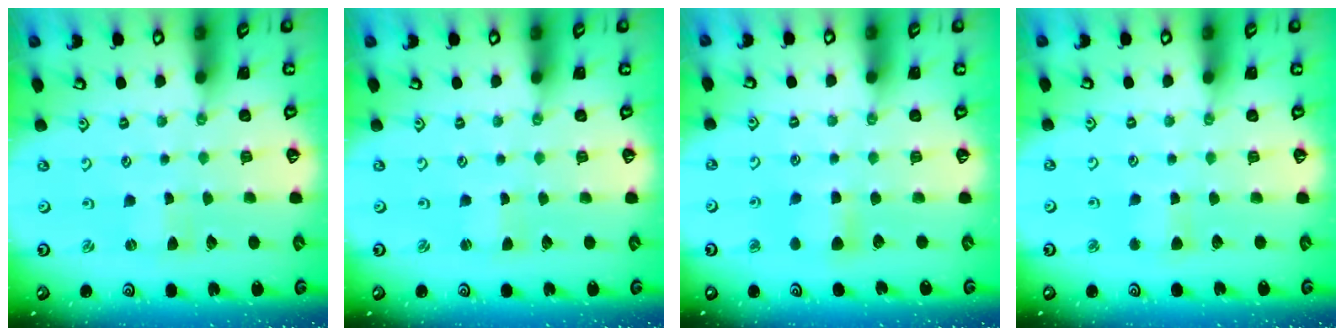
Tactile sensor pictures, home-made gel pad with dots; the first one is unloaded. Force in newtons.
{"total": 0.0}
{"total": 5.3, "press": 5.3, "slide": 0.8}
{"total": 3.8, "press": 3.8, "slide": 0.4}